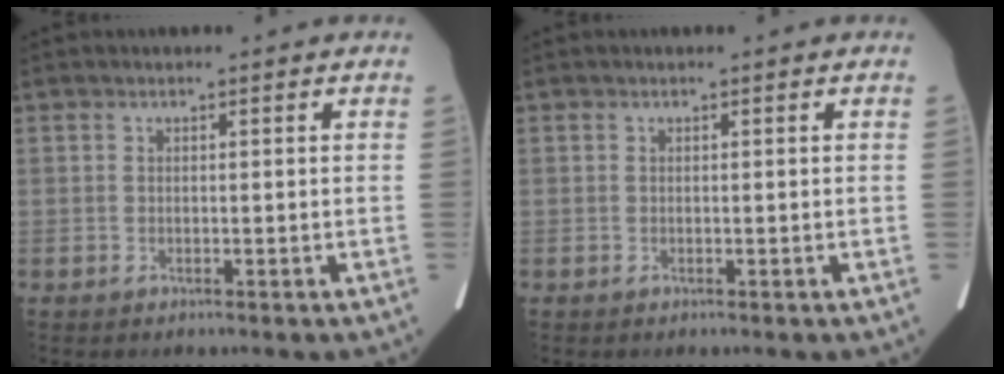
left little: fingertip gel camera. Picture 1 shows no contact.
{"total": 0.0}